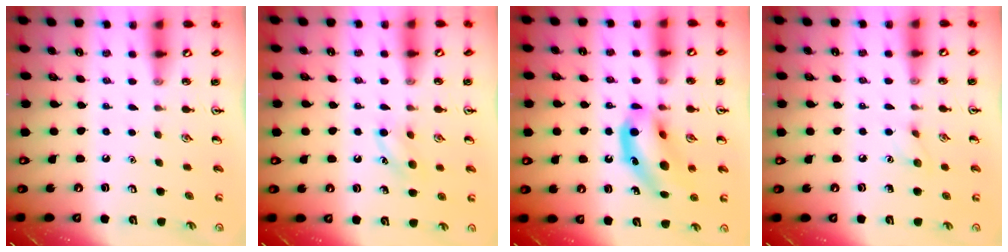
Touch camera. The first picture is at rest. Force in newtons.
{"total": 8.0, "press": 7.8, "slide": 1.8}
{"total": 14.7, "press": 14.1, "slide": 4.2}
{"total": 5.4, "press": 5.3, "slide": 1.3}